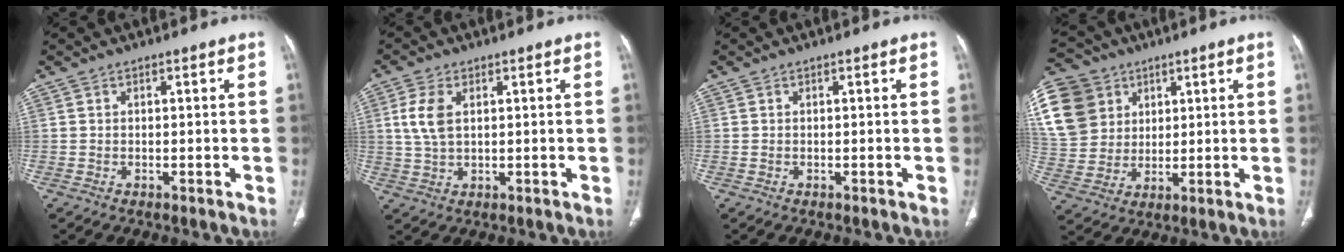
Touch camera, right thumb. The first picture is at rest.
{"total": 6.0, "force": [1.4, 3.5, 4.7], "torque": [-0.102, 0.004, 0.029]}
{"total": 0.0}
{"total": 23.5, "force": [8.1, 19.4, 10.5], "torque": [-0.275, 0.042, 0.172]}